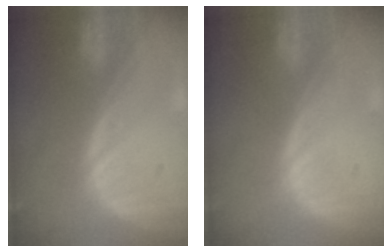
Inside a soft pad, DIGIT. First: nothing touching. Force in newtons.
{"total": 0.0}